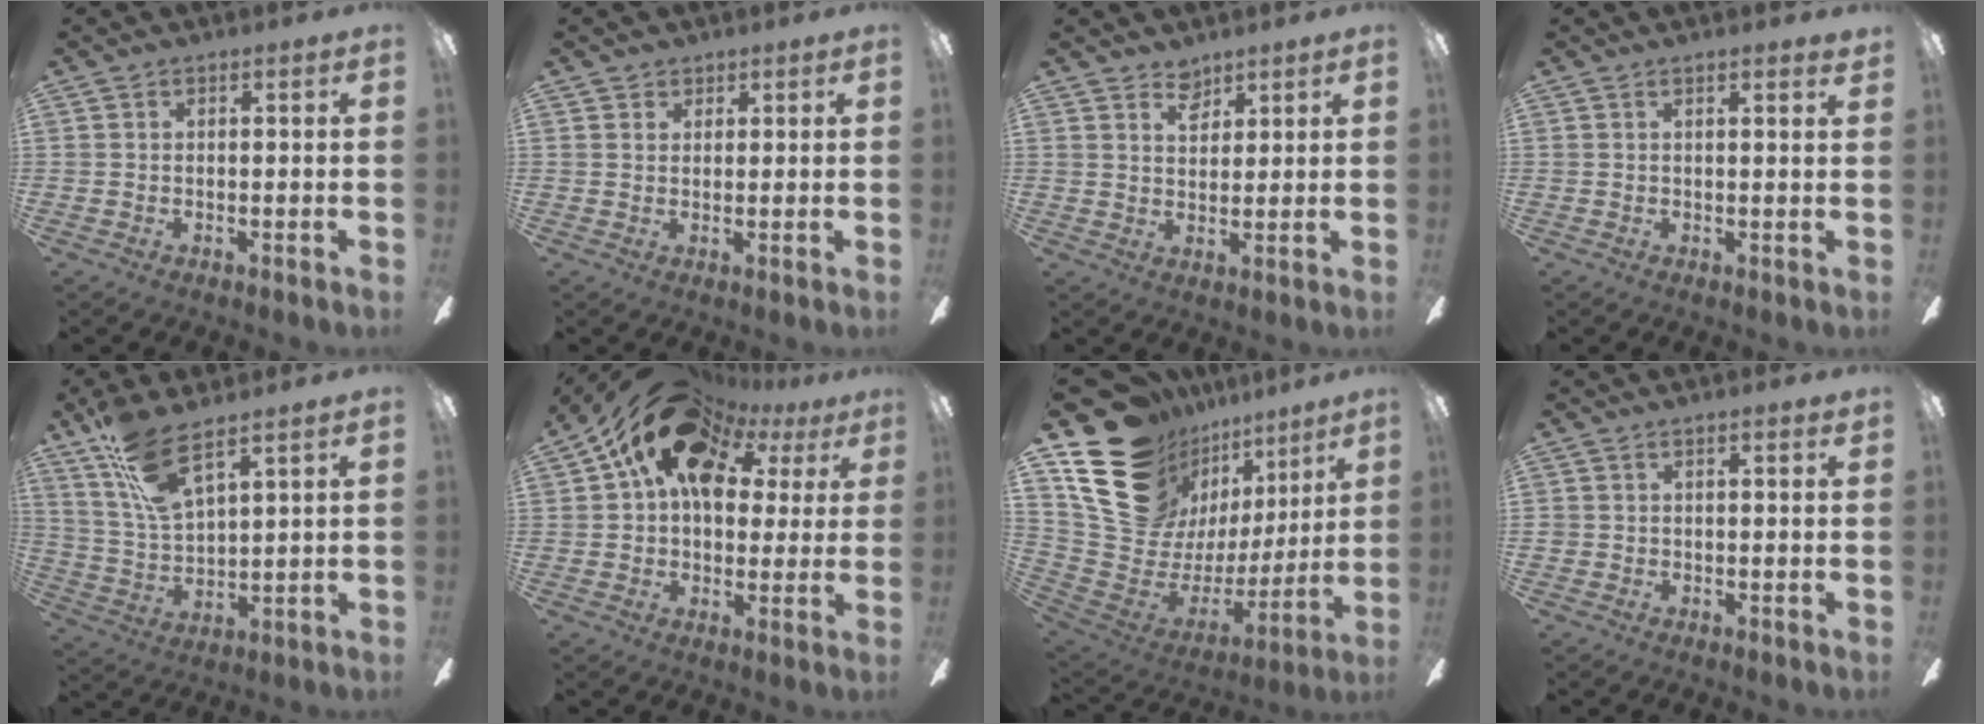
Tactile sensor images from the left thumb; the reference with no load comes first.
{"total": 2.2, "force": [1.4, 1.7, 0.0], "torque": [0.013, -0.002, 0.023]}
{"total": 4.9, "force": [3.8, 2.8, 1.1], "torque": [-0.009, -0.017, 0.069]}
{"total": 1.2, "force": [1.1, -0.2, 0.5], "torque": [-0.004, -0.004, 0.017]}
{"total": 12.2, "force": [8.7, 3.6, 7.8], "torque": [-0.177, -0.036, 0.161]}
{"total": 18.7, "force": [9.7, 11.5, 11.0], "torque": [-0.202, -0.041, 0.173]}
{"total": 23.1, "force": [14.1, 15.3, 9.9], "torque": [-0.179, -0.089, 0.286]}
{"total": 1.0, "force": [0.4, 0.9, 0.3], "torque": [-0.006, 0.003, 0.007]}